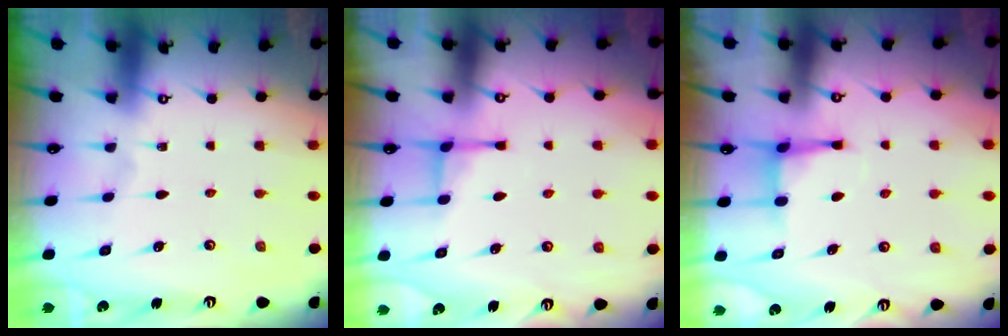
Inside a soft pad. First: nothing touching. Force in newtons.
{"total": 2.6, "press": 2.5, "slide": 0.8}
{"total": 3.8, "press": 3.7, "slide": 0.5}